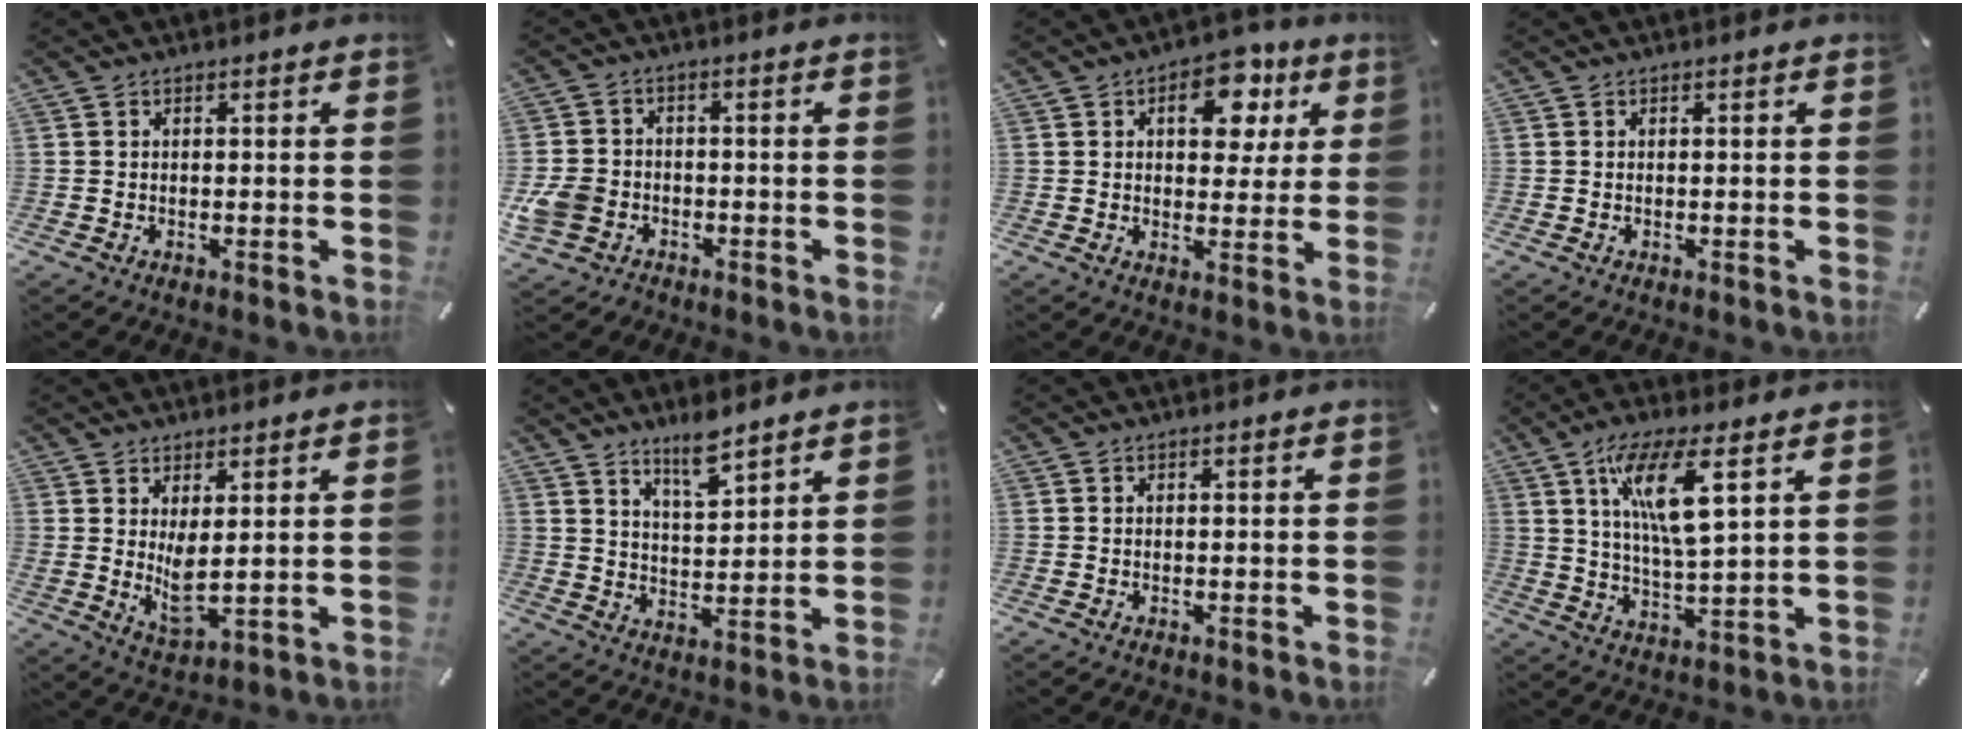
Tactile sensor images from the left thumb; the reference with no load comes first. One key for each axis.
{"total": 7.1, "fx": -2.6, "fy": 6.0, "fz": 2.9, "tx": -0.083, "ty": 0.015, "tz": -0.048}
{"total": 11.6, "fx": 3.9, "fy": 7.4, "fz": 8.0, "tx": -0.087, "ty": -0.009, "tz": 0.060}
{"total": 0.0}
{"total": 5.8, "fx": 2.4, "fy": 2.4, "fz": 4.8, "tx": -0.092, "ty": -0.023, "tz": 0.041}
{"total": 7.6, "fx": 6.6, "fy": 1.9, "fz": 3.2, "tx": -0.047, "ty": -0.044, "tz": 0.116}
{"total": 0.0}
{"total": 12.7, "fx": 5.8, "fy": 3.5, "fz": 10.7, "tx": -0.203, "ty": 0.000, "tz": 0.100}